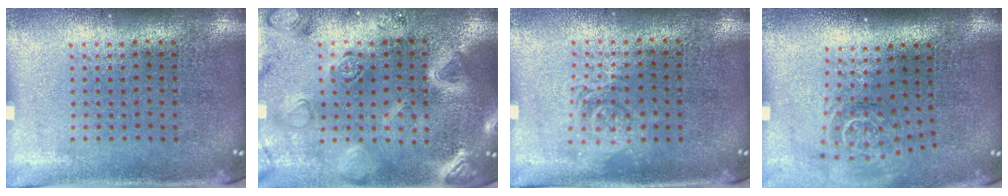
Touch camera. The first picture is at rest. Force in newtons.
{"total": 3.0, "press": 2.9, "slide": 0.8}
{"total": 1.1, "press": 1.1, "slide": 0.3}
{"total": 1.7, "press": 1.1, "slide": 1.3}